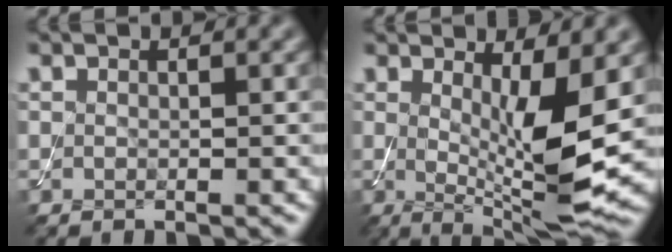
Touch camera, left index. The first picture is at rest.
{"total": 7.4, "force": [0.5, 1.8, 7.1], "torque": [-0.112, -0.024, 0.017]}